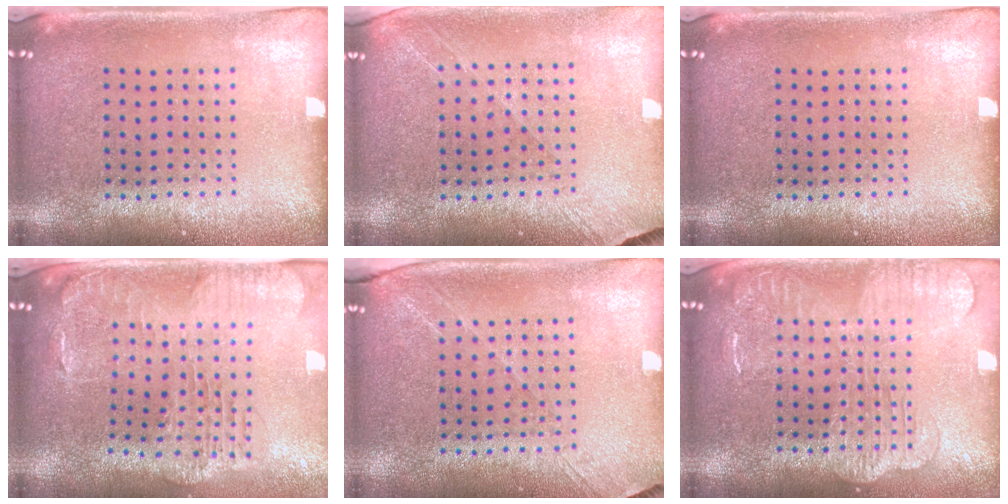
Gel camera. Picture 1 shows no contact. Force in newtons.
{"total": 1.3, "press": 1.2, "slide": 0.6}
{"total": 0.0}
{"total": 1.7, "press": 1.6, "slide": 0.6}
{"total": 1.4, "press": 1.3, "slide": 0.6}
{"total": 3.5, "press": 3.4, "slide": 0.5}